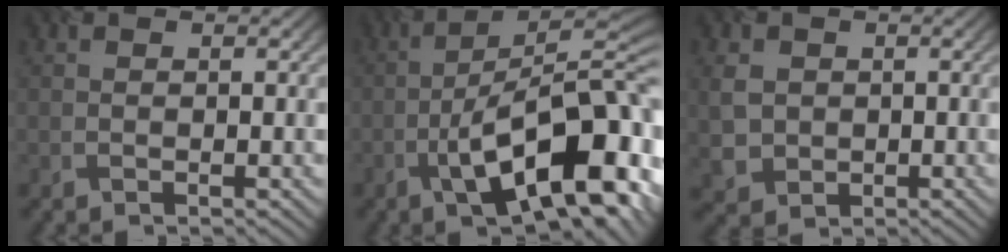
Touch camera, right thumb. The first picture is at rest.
{"total": 14.6, "force": [-6.2, 4.7, 12.3], "torque": [-0.186, 0.007, -0.101]}
{"total": 3.9, "force": [0.3, 3.5, 1.7], "torque": [-0.050, -0.008, 0.005]}